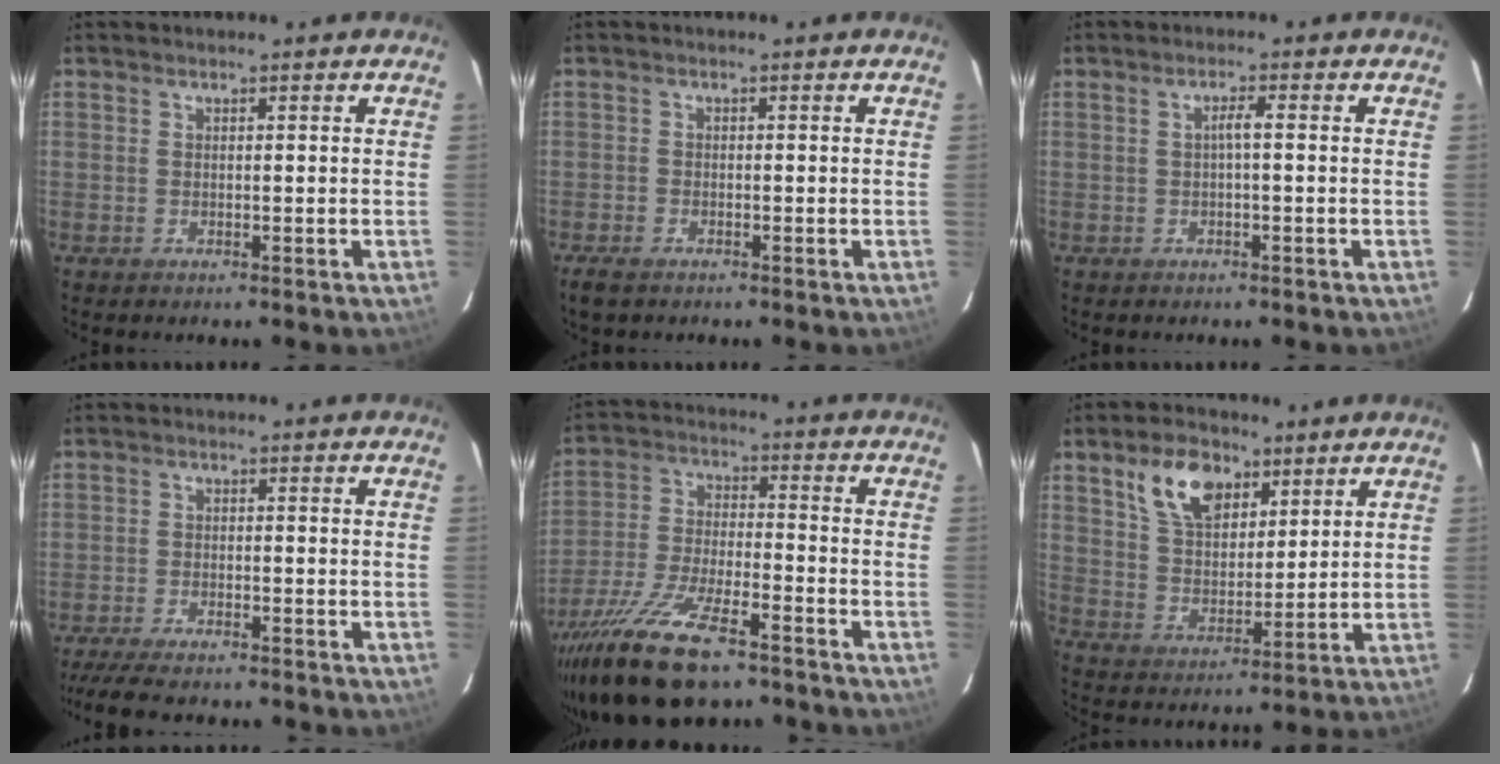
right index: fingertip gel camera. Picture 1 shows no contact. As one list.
[{"total": 3.2, "force": [-2.4, 1.4, 1.5], "torque": [-0.042, -0.010, -0.046]}, {"total": 1.6, "force": [-0.2, 0.0, 1.6], "torque": [-0.030, 0.006, -0.003]}, {"total": 9.6, "force": [-8.4, 1.7, 4.3], "torque": [-0.107, -0.026, -0.142]}, {"total": 19.0, "force": [-13.6, 6.0, 11.8], "torque": [-0.248, -0.047, -0.243]}, {"total": 11.1, "force": [6.1, 6.5, 6.7], "torque": [-0.125, 0.021, 0.118]}]